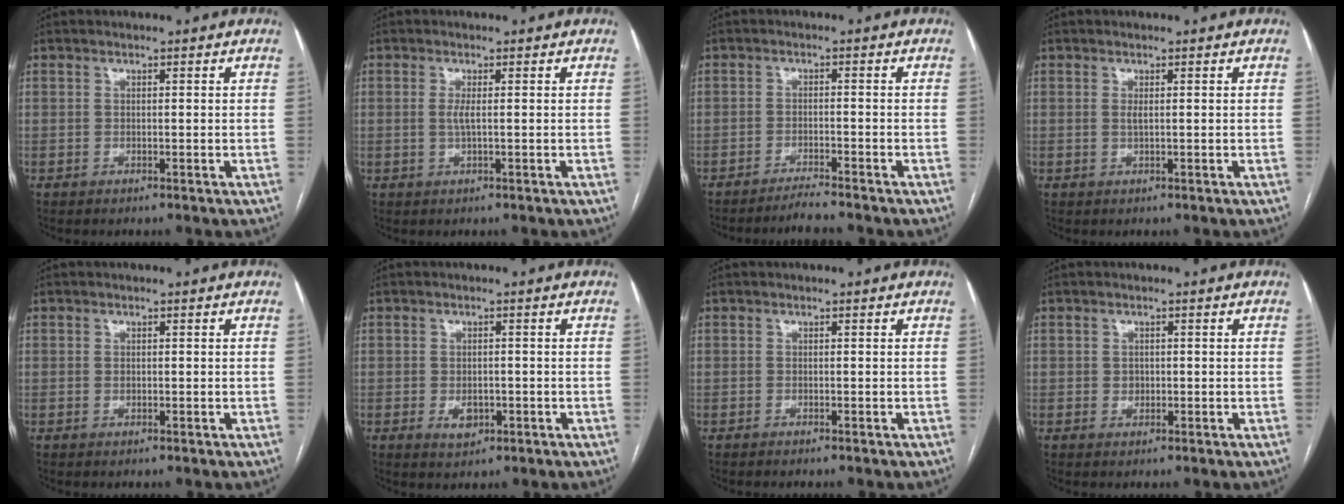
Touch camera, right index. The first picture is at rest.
{"total": 1.6, "force": [0.1, 0.0, 1.6], "torque": [-0.039, -0.001, 0.001]}
{"total": 3.3, "force": [-3.2, -0.7, 0.7], "torque": [-0.014, -0.011, -0.052]}
{"total": 0.7, "force": [0.2, 0.0, 0.7], "torque": [-0.020, -0.002, 0.003]}
{"total": 0.5, "force": [0.0, 0.4, 0.4], "torque": [-0.006, 0.000, 0.000]}
{"total": 3.2, "force": [-1.0, 2.1, 2.1], "torque": [-0.034, 0.000, -0.007]}
{"total": 0.7, "force": [-0.6, 0.0, 0.3], "torque": [-0.005, -0.001, -0.008]}
{"total": 1.2, "force": [0.0, 1.1, 0.6], "torque": [-0.007, 0.001, 0.003]}